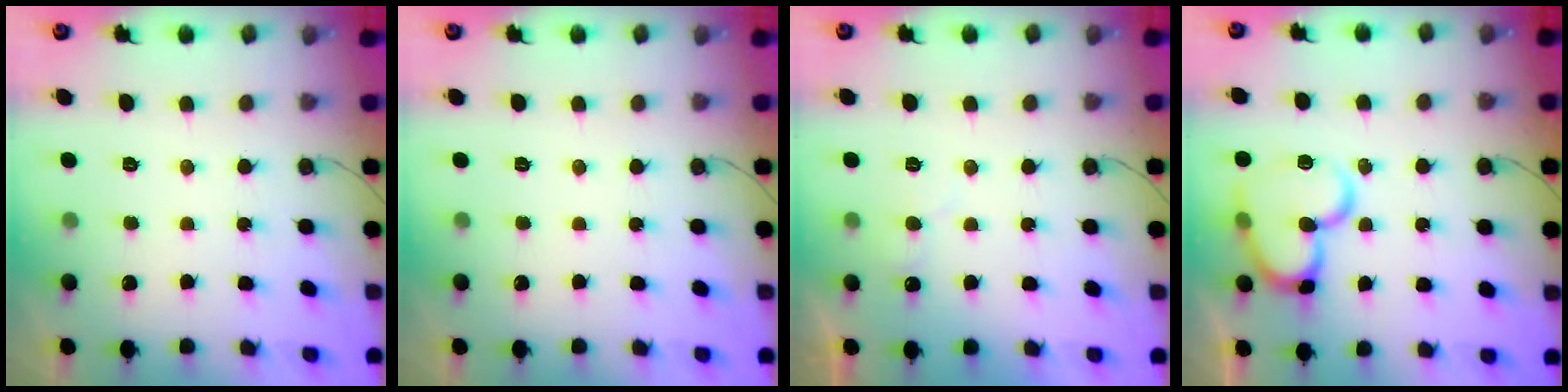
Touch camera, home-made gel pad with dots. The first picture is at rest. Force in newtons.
{"total": 0.0}
{"total": 6.0, "press": 6.0, "slide": 0.6}
{"total": 16.6, "press": 16.5, "slide": 1.9}